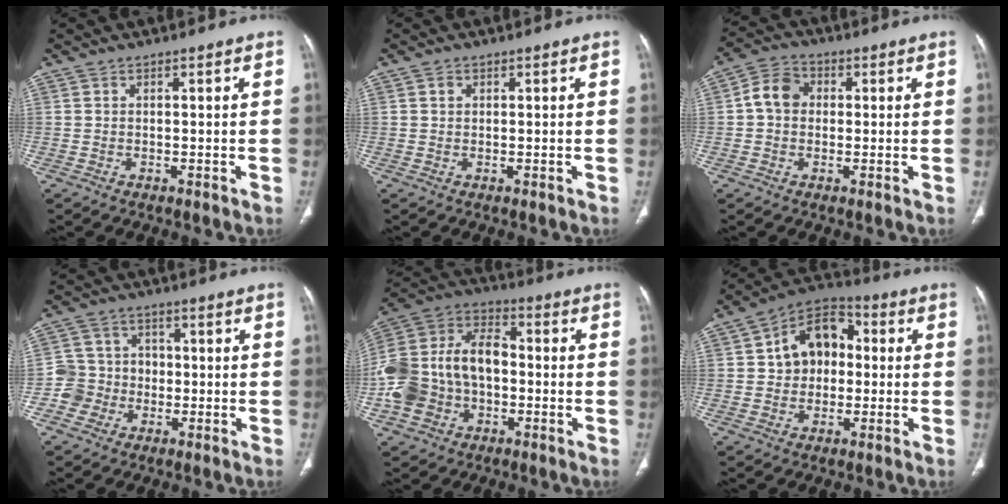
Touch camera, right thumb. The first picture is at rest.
{"total": 0.9, "force": [0.4, 0.7, 0.3], "torque": [-0.002, -0.001, 0.007]}
{"total": 6.1, "force": [0.4, 5.0, 3.4], "torque": [-0.053, 0.016, -0.003]}
{"total": 6.7, "force": [-1.9, 6.4, 0.7], "torque": [0.026, 0.024, -0.041]}
{"total": 19.9, "force": [-2.8, 14.5, 13.3], "torque": [-0.270, 0.046, -0.051]}
{"total": 12.1, "force": [1.2, 9.0, 8.0], "torque": [-0.094, 0.027, 0.009]}